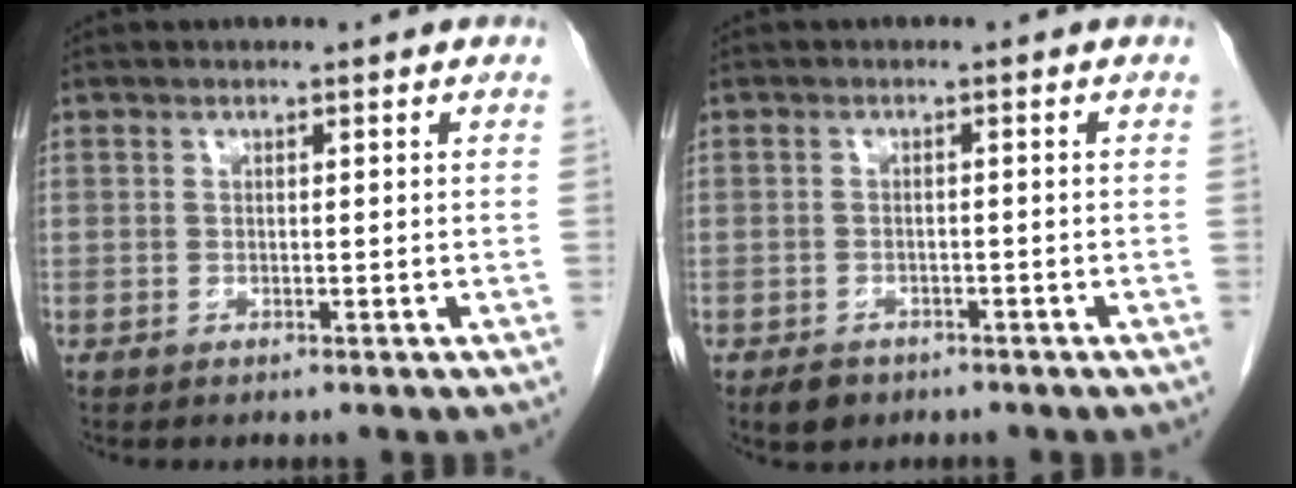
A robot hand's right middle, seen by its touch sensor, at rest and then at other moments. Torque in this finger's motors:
{"motor_torque": [0.37, -0.29, 0.05, 0.01]}